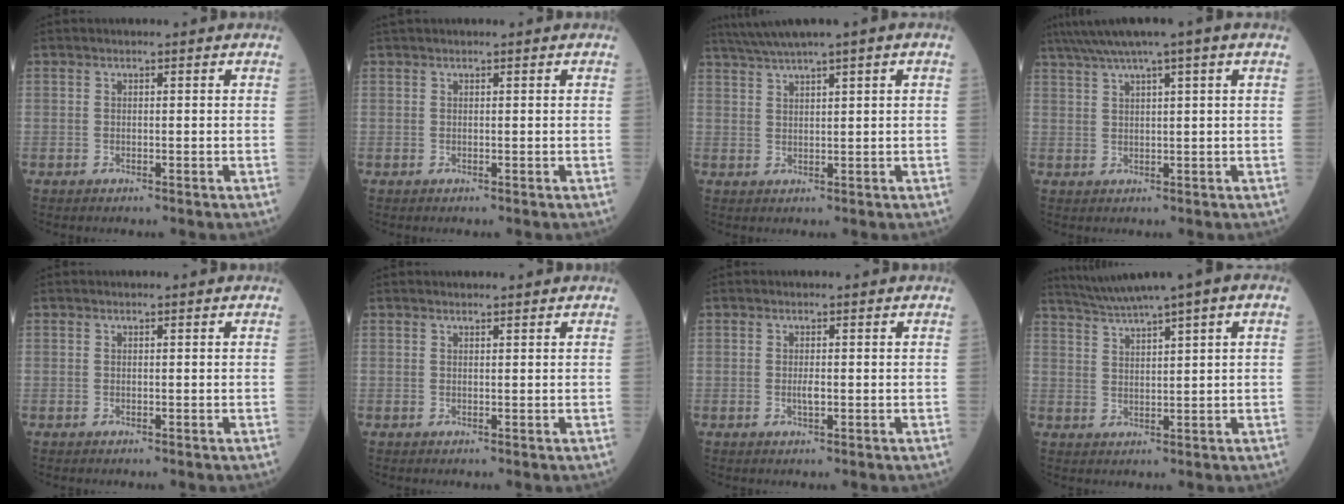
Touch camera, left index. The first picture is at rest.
{"total": 0.8, "force": [0.8, 0.0, 0.3], "torque": [-0.011, 0.021, 0.019]}
{"total": 6.2, "force": [4.4, -0.6, 4.4], "torque": [-0.085, 0.029, 0.080]}
{"total": 8.6, "force": [5.9, -0.6, 6.2], "torque": [-0.107, 0.040, 0.095]}
{"total": 0.0}
{"total": 1.6, "force": [1.6, 0.0, 0.2], "torque": [-0.003, 0.009, 0.023]}
{"total": 1.0, "force": [0.0, 0.2, 1.0], "torque": [-0.018, -0.001, 0.000]}
{"total": 7.7, "force": [5.6, -0.7, 5.2], "torque": [-0.091, 0.030, 0.097]}